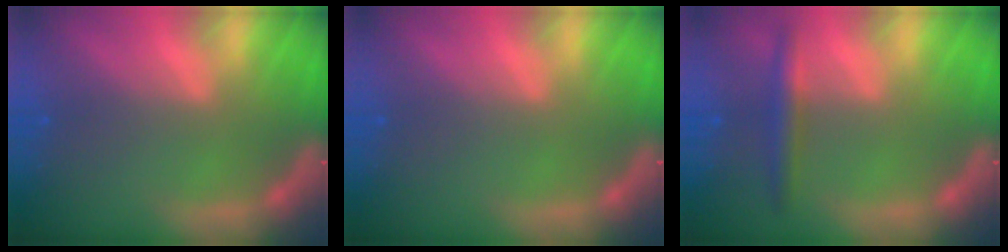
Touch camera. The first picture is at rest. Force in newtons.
{"total": 0.0}
{"total": 3.0}